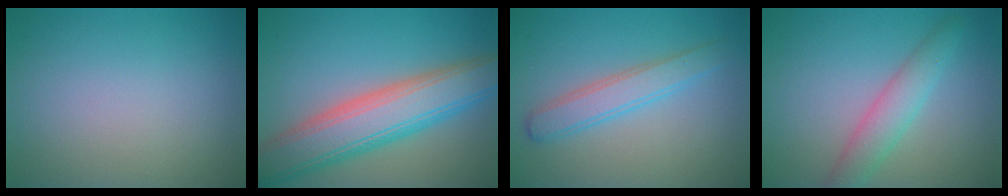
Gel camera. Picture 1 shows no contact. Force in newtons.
{"total": 8.5, "press": 8.5, "slide": 0.3}
{"total": 3.1, "press": 3.1, "slide": 0.1}
{"total": 3.3, "press": 3.3, "slide": 0.1}